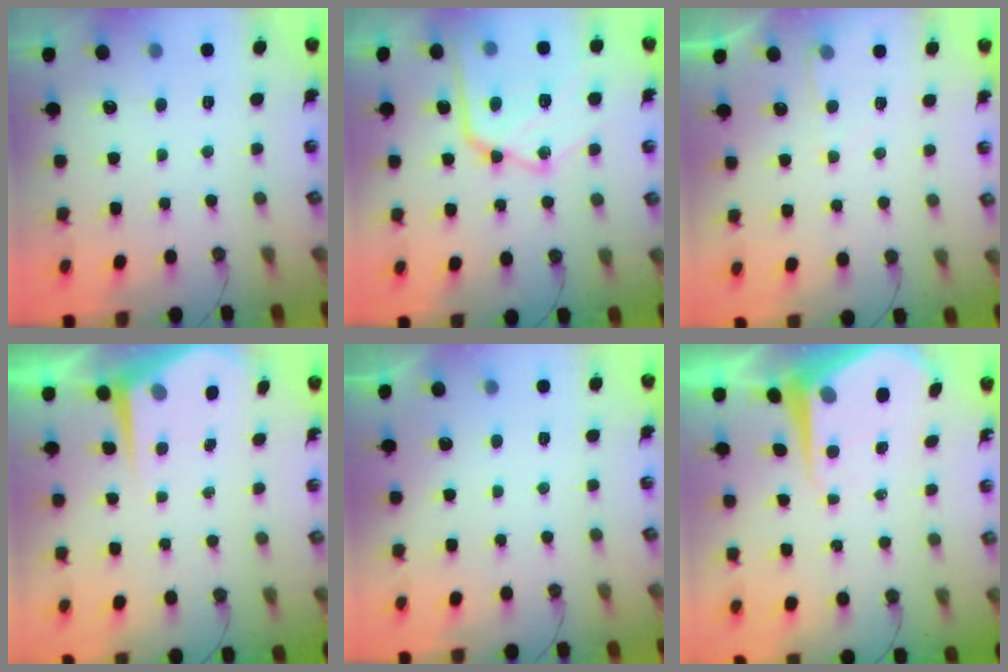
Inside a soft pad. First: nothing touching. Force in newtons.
{"total": 21.2, "press": 21.2, "slide": 1.5}
{"total": 5.6, "press": 5.5, "slide": 0.7}
{"total": 5.9, "press": 5.8, "slide": 0.5}
{"total": 0.0}
{"total": 8.3, "press": 8.2, "slide": 0.8}